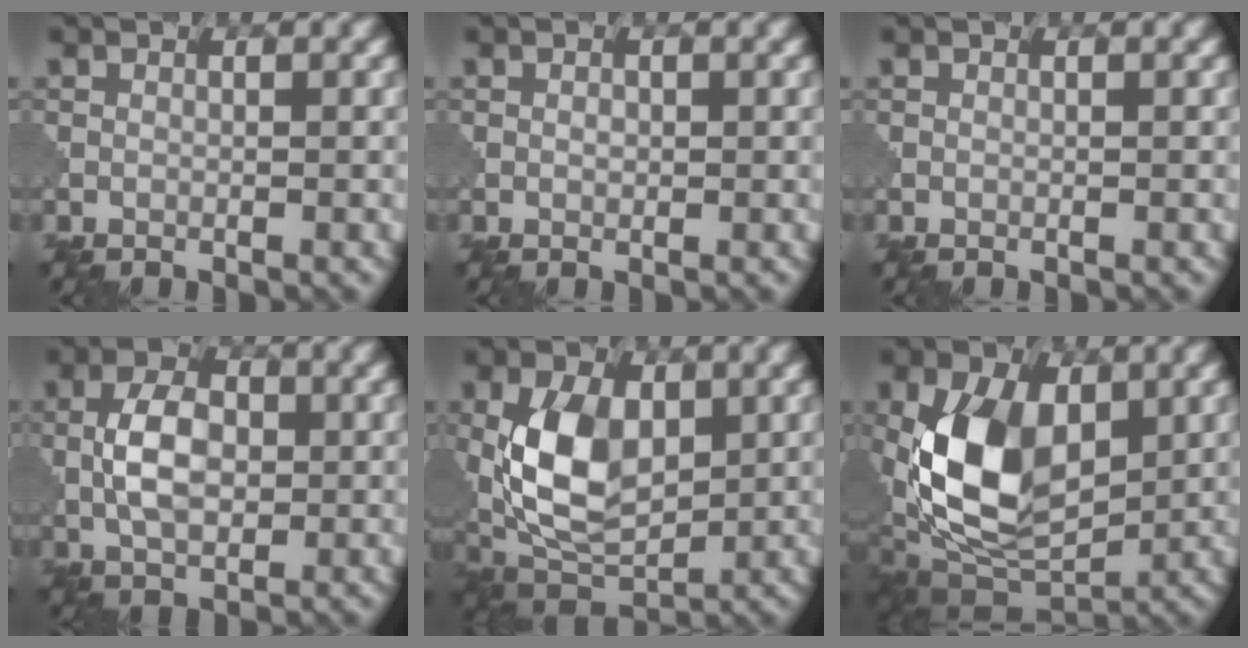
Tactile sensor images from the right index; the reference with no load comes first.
{"total": 0.7, "force": [0.1, 0.6, 0.5], "torque": [-0.007, -0.002, 0.004]}
{"total": 0.0}
{"total": 4.7, "force": [0.3, 2.9, 3.6], "torque": [-0.071, 0.002, 0.004]}
{"total": 8.6, "force": [1.1, 5.5, 6.6], "torque": [-0.139, -0.002, 0.019]}
{"total": 11.5, "force": [1.2, 7.5, 8.7], "torque": [-0.179, -0.011, 0.023]}